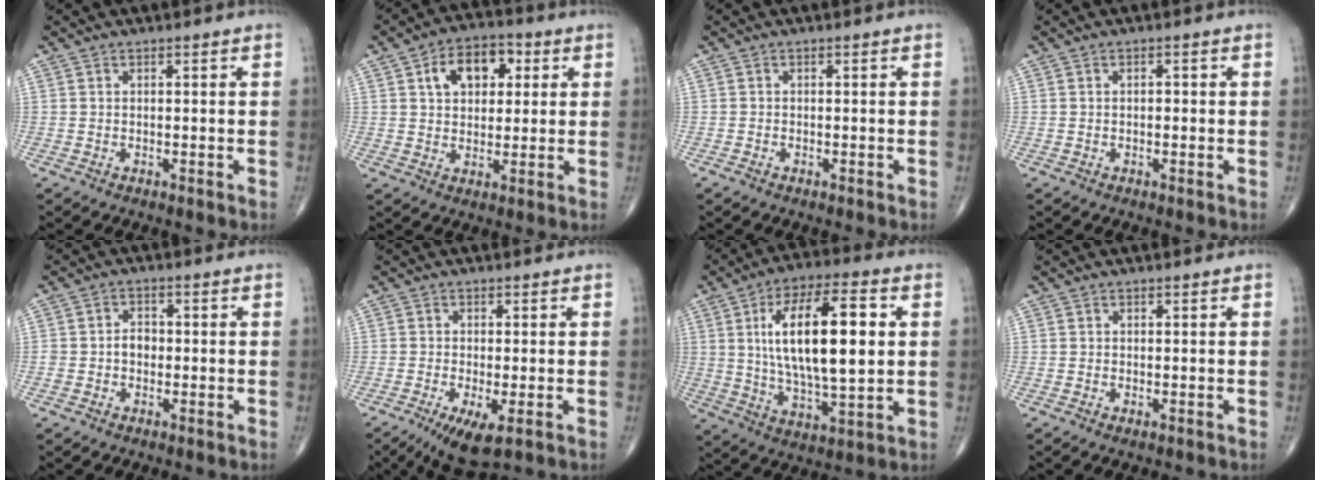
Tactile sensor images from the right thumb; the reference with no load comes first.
{"total": 10.0, "force": [3.2, 6.5, 7.0], "torque": [-0.078, 0.006, 0.045]}
{"total": 0.6, "force": [-0.4, 0.4, 0.3], "torque": [-0.006, 0.001, -0.009]}
{"total": 1.0, "force": [0.0, 0.5, 0.8], "torque": [-0.011, 0.003, -0.002]}
{"total": 3.0, "force": [-0.4, 2.4, 1.8], "torque": [-0.019, 0.011, -0.012]}
{"total": 6.9, "force": [-3.0, 1.9, 5.8], "torque": [-0.104, -0.013, -0.048]}
{"total": 20.7, "force": [3.5, 7.7, 18.8], "torque": [-0.312, 0.002, 0.061]}
{"total": 0.5, "force": [-0.2, 0.2, 0.4], "torque": [-0.005, 0.000, -0.004]}